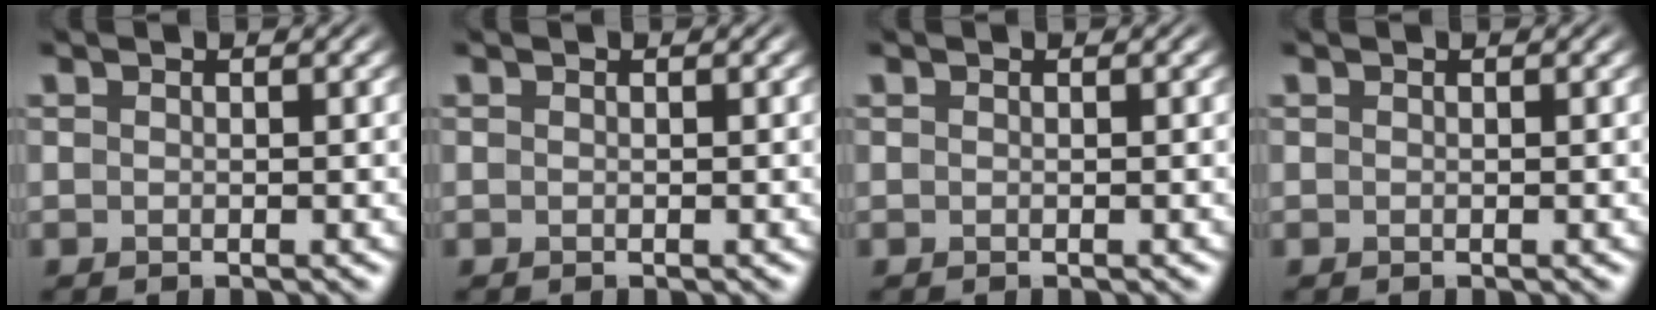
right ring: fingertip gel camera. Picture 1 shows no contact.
{"total": 0.0}
{"total": 0.0}
{"total": 0.0}